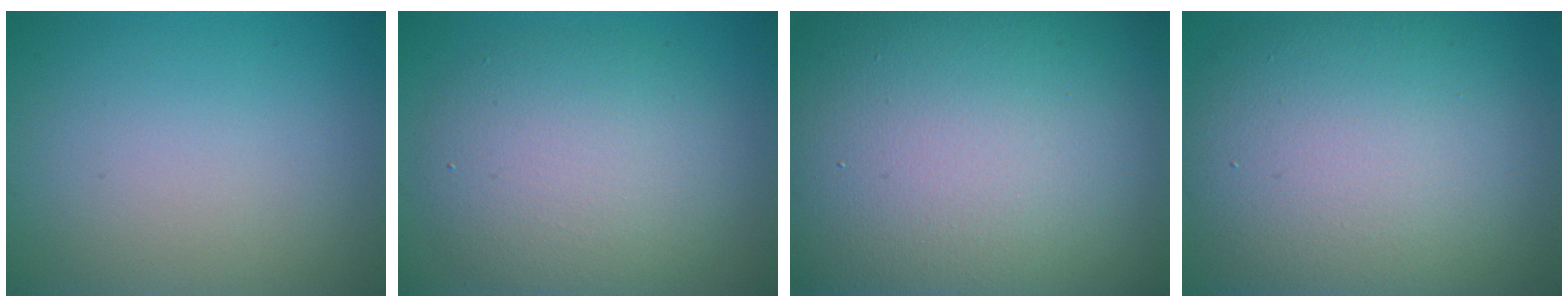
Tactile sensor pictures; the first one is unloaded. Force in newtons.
{"total": 6.8, "press": 6.8, "slide": 0.3}
{"total": 23.3, "press": 23.3, "slide": 1.2}
{"total": 13.1, "press": 13.1, "slide": 1.0}